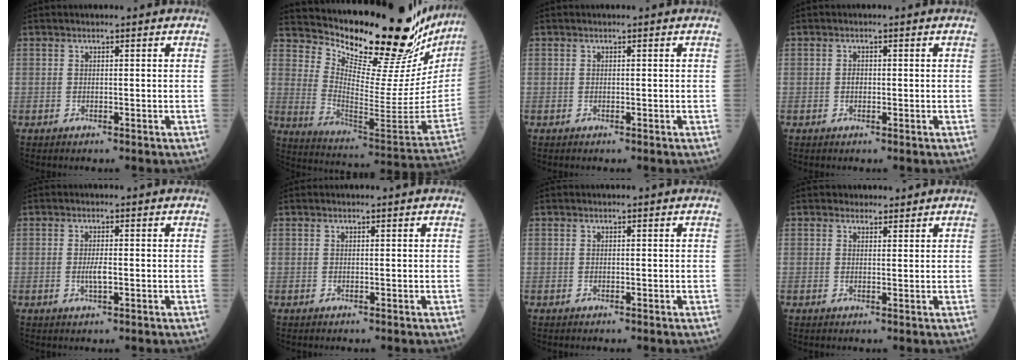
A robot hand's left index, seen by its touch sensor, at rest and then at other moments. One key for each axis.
{"total": 27.2, "fx": 24.5, "fy": 4.1, "fz": 11.0, "tx": -0.179, "ty": -0.110, "tz": 0.330}
{"total": 0.0}
{"total": 1.0, "fx": -0.1, "fy": 0.7, "fz": 0.7, "tx": -0.013, "ty": 0.002, "tz": -0.003}
{"total": 2.1, "fx": -0.3, "fy": 0.5, "fz": 2.0, "tx": -0.043, "ty": -0.001, "tz": -0.005}
{"total": 0.0}
{"total": 0.0}
{"total": 1.8, "fx": 1.6, "fy": 0.9, "fz": -0.1, "tx": 0.003, "ty": 0.004, "tz": 0.021}